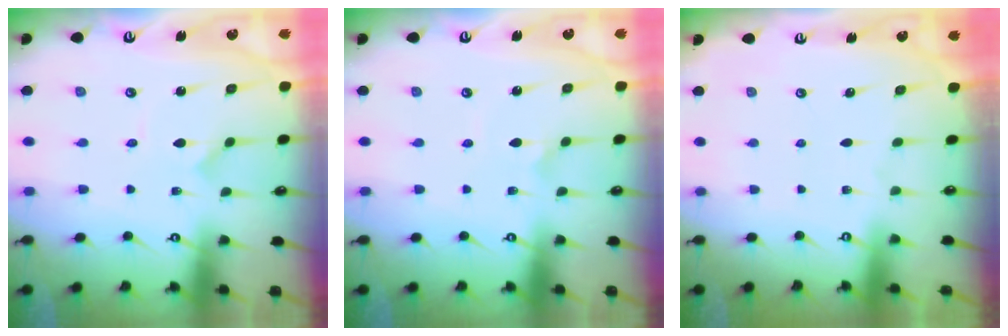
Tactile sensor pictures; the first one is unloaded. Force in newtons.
{"total": 3.0, "press": 3.0, "slide": 0.1}
{"total": 0.0}